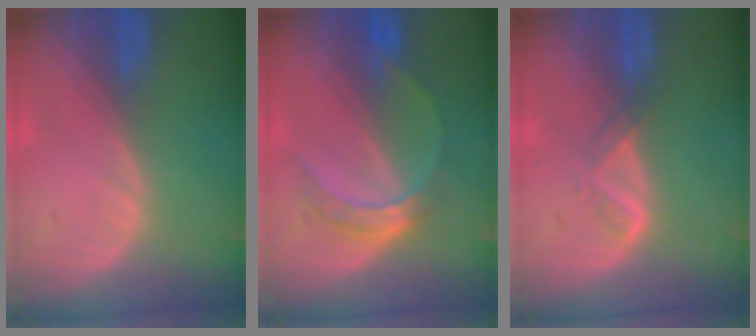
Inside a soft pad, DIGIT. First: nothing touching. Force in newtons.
{"total": 5.0, "press": 4.8, "slide": 1.4}
{"total": 2.1, "press": 2.0, "slide": 0.6}